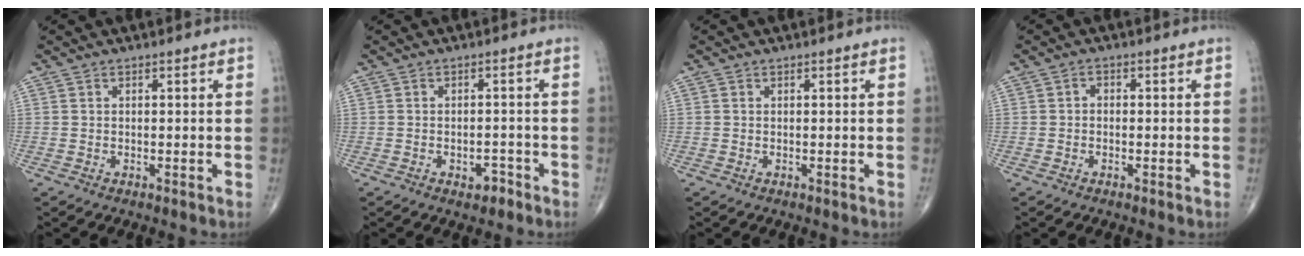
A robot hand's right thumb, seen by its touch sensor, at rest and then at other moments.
{"total": 2.9, "force": [-1.7, 1.6, 1.7], "torque": [-0.016, 0.012, -0.020]}
{"total": 0.0}
{"total": 1.4, "force": [-0.2, 1.1, 0.8], "torque": [-0.004, 0.006, -0.008]}